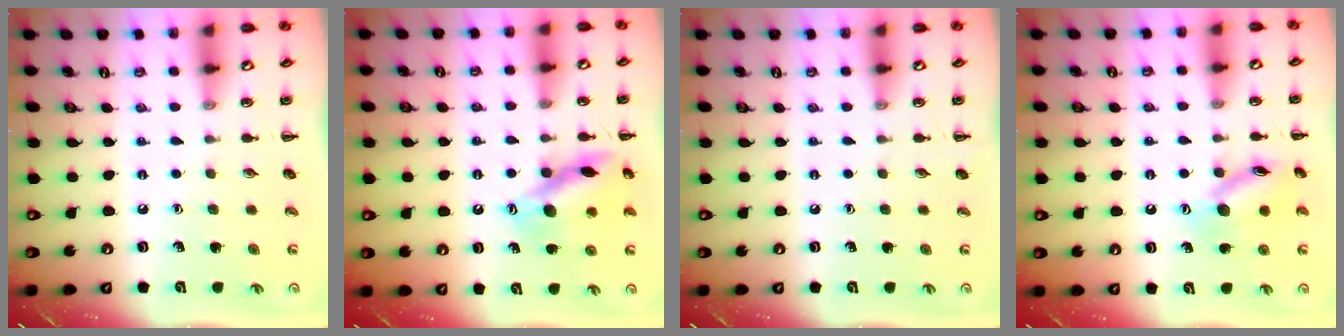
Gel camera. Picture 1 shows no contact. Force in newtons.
{"total": 14.7, "press": 14.6, "slide": 1.4}
{"total": 0.0}
{"total": 12.4, "press": 12.4, "slide": 0.6}